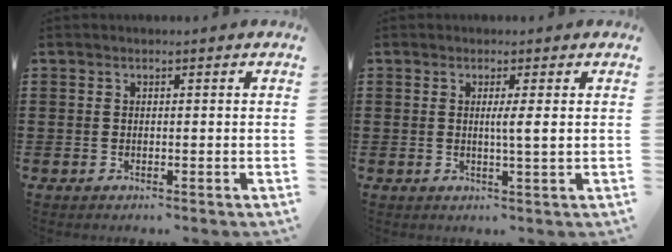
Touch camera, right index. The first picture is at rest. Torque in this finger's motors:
{"motor_torque": [0.76, 0.24, 0.27, 0.06]}